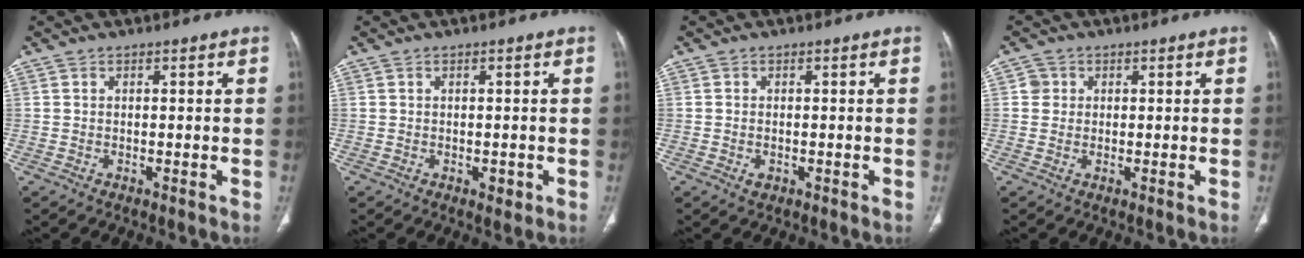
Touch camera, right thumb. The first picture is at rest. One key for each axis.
{"total": 1.6, "fx": -0.4, "fy": 1.0, "fz": 1.2, "tx": -0.008, "ty": -0.001, "tz": -0.002}
{"total": 1.5, "fx": -0.5, "fy": 1.0, "fz": 1.0, "tx": -0.015, "ty": 0.000, "tz": -0.005}
{"total": 2.1, "fx": 0.5, "fy": 2.0, "fz": 0.4, "tx": 0.005, "ty": 0.002, "tz": 0.004}